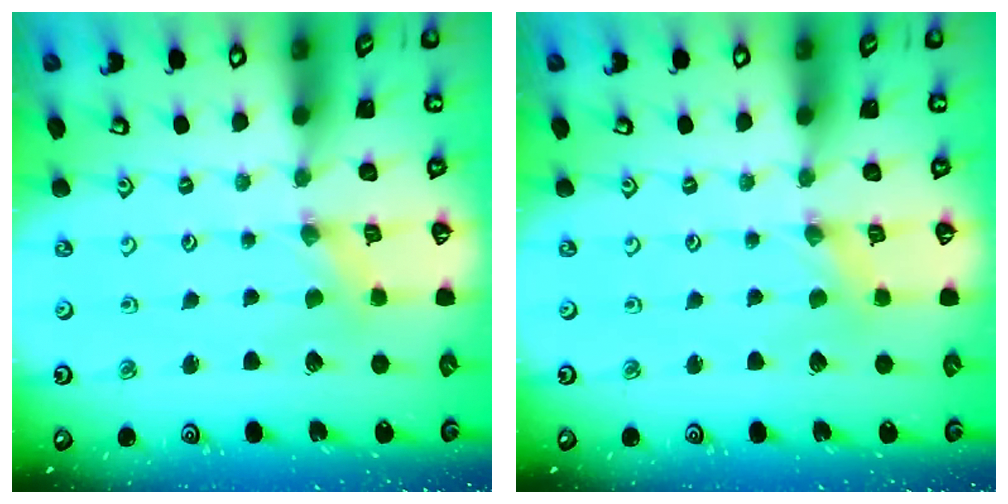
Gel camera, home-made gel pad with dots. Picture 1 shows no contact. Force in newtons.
{"total": 0.0}